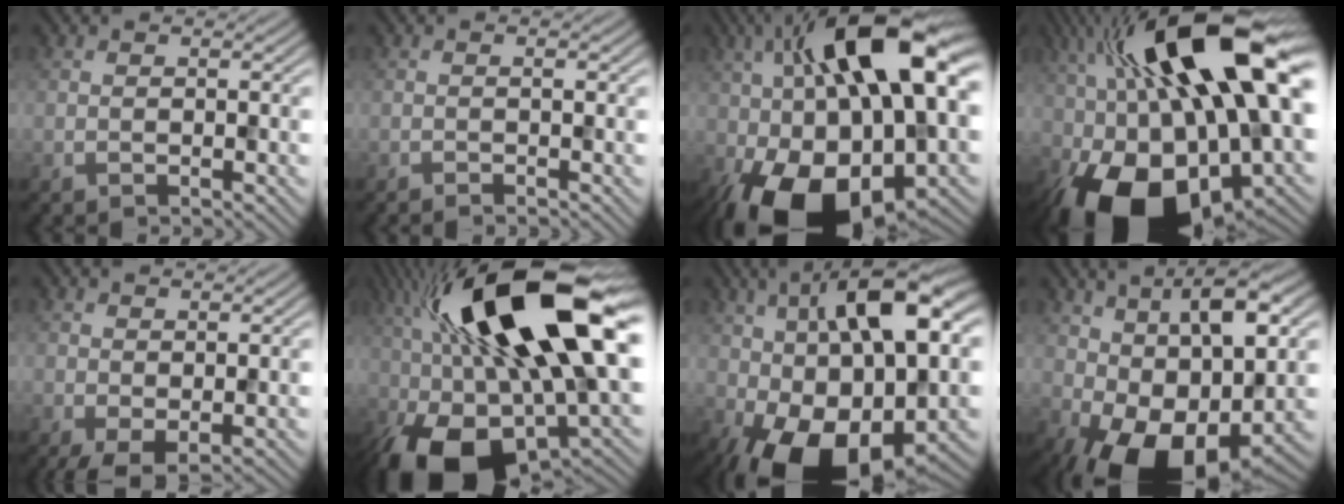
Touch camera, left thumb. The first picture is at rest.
{"total": 0.8, "force": [-0.5, 0.0, 0.6], "torque": [-0.010, 0.003, -0.010]}
{"total": 22.1, "force": [-0.8, 12.1, 18.4], "torque": [-0.357, -0.011, 0.000]}
{"total": 23.4, "force": [0.9, 11.6, 20.3], "torque": [-0.387, -0.007, 0.012]}
{"total": 2.6, "force": [-0.2, 1.5, 2.1], "torque": [-0.047, -0.009, 0.000]}
{"total": 22.6, "force": [2.4, 9.7, 20.3], "torque": [-0.393, 0.008, 0.035]}
{"total": 19.7, "force": [-0.7, 10.6, 16.5], "torque": [-0.276, 0.001, -0.015]}
{"total": 16.1, "force": [-0.6, 9.2, 13.2], "torque": [-0.200, -0.021, -0.006]}